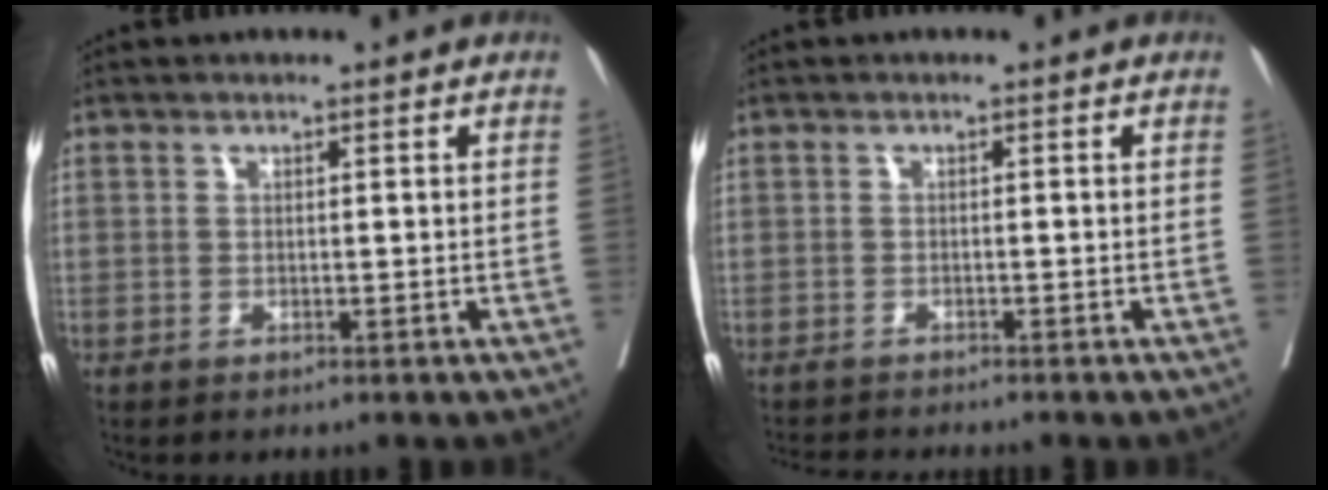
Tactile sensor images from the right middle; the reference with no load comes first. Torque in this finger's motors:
{"motor_torque": [0.01, -0.09, 0.00, 0.01]}